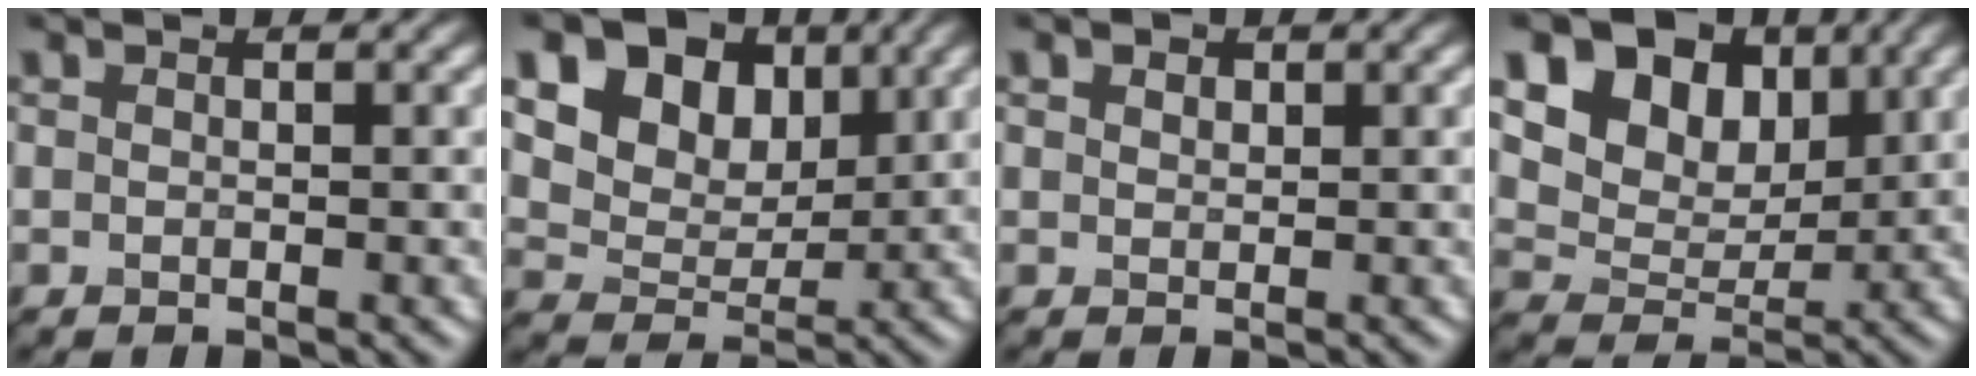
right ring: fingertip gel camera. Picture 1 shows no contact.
{"total": 17.3, "force": [8.4, 12.5, 8.4], "torque": [-0.193, 0.040, 0.152]}
{"total": 1.0, "force": [0.7, 0.6, 0.4], "torque": [-0.007, -0.002, 0.009]}
{"total": 15.3, "force": [7.7, 10.7, 7.6], "torque": [-0.166, 0.037, 0.149]}